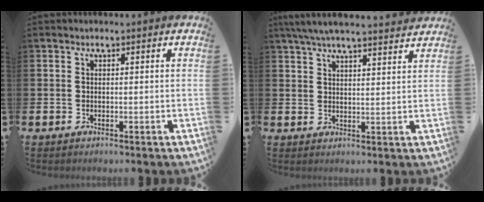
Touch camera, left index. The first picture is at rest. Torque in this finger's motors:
{"motor_torque": [1.12, -1.02, 0.43, 0.21]}